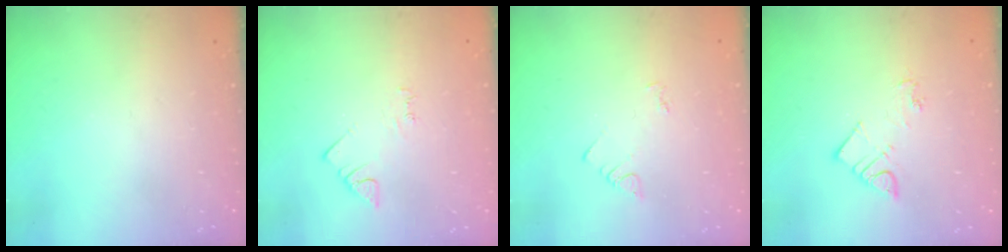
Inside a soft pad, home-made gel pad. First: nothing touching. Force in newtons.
{"total": 2.9, "press": 2.9, "slide": 0.5}
{"total": 3.0, "press": 3.0, "slide": 0.4}
{"total": 6.0, "press": 6.0, "slide": 0.4}